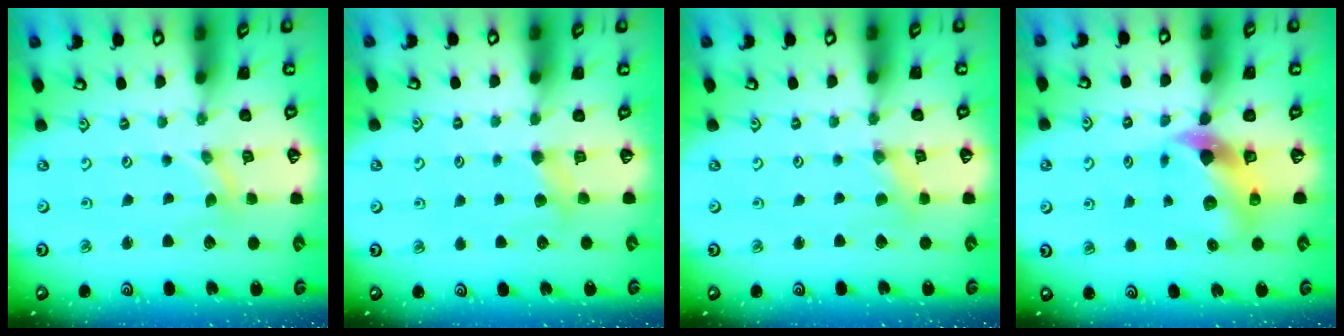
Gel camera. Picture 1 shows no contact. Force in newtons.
{"total": 3.9, "press": 3.9, "slide": 0.6}
{"total": 1.6, "press": 1.6, "slide": 0.3}
{"total": 8.4, "press": 8.3, "slide": 1.3}